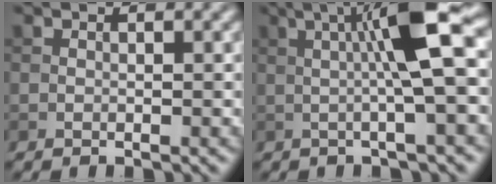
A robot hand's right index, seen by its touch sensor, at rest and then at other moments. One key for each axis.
{"total": 7.5, "fx": 1.2, "fy": 0.8, "fz": 7.3, "tx": -0.119, "ty": 0.015, "tz": 0.017}